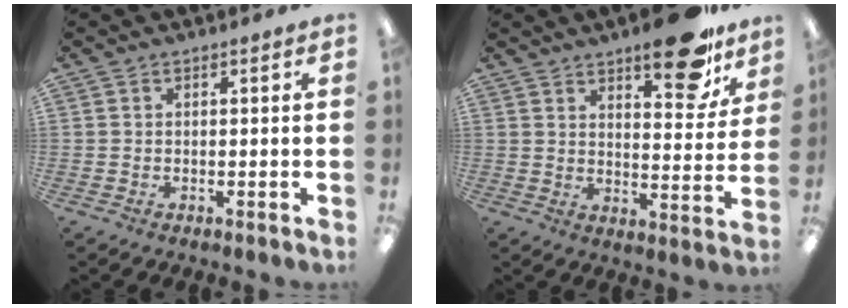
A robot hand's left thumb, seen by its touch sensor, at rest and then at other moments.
{"total": 15.3, "force": [10.9, 5.3, 9.3], "torque": [-0.103, -0.073, 0.176]}